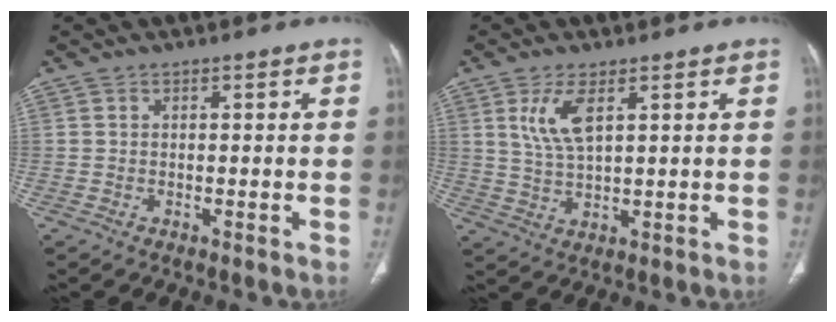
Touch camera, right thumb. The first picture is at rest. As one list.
[{"total": 6.4, "force": [2.7, 2.4, 5.3], "torque": [-0.115, -0.013, 0.063]}]